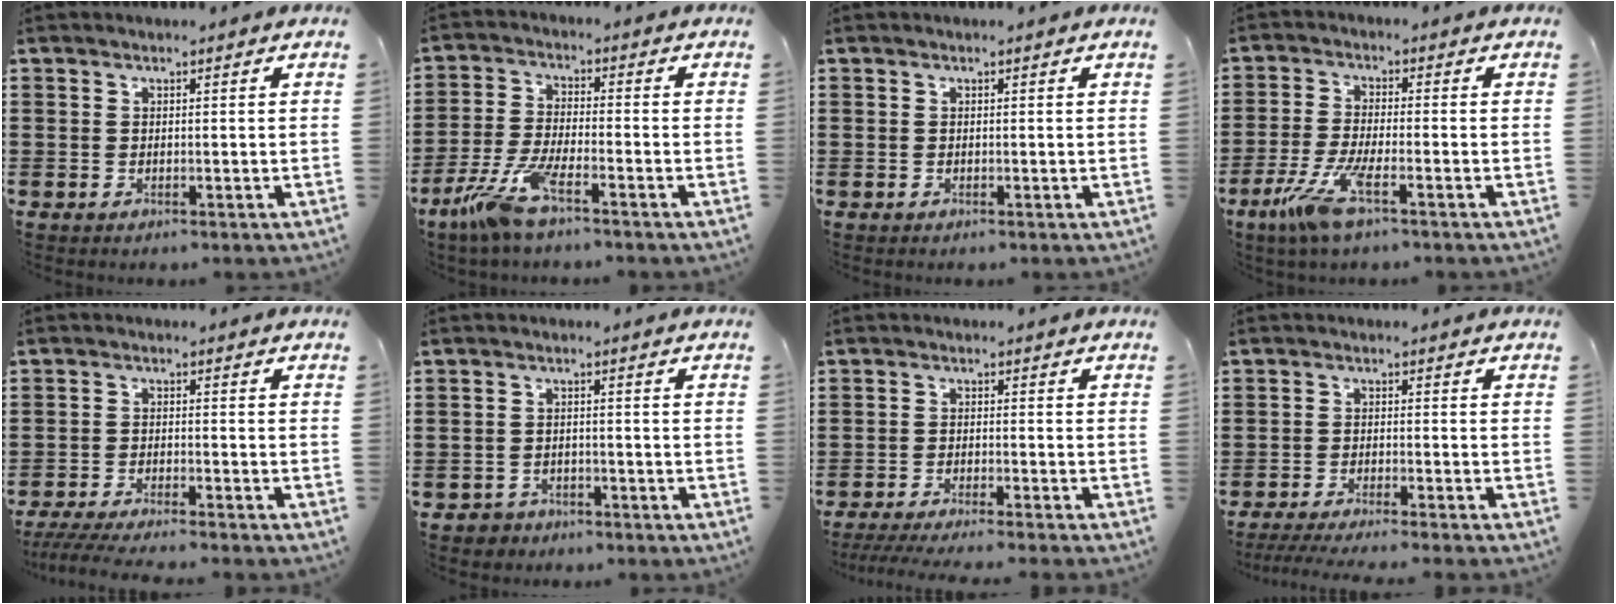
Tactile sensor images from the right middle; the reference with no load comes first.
{"total": 7.6, "force": [-5.2, 1.0, 5.5], "torque": [-0.132, -0.016, -0.100]}
{"total": 0.0}
{"total": 7.1, "force": [-3.7, 1.3, 6.0], "torque": [-0.143, -0.019, -0.073]}
{"total": 3.9, "force": [-3.6, -0.2, 1.4], "torque": [-0.037, -0.013, -0.073]}
{"total": 1.8, "force": [-1.6, 0.7, -0.1], "torque": [-0.006, 0.002, -0.037]}
{"total": 3.0, "force": [-2.7, -0.3, 1.2], "torque": [-0.027, -0.006, -0.056]}
{"total": 2.9, "force": [-2.6, -0.3, 1.2], "torque": [-0.028, -0.005, -0.052]}